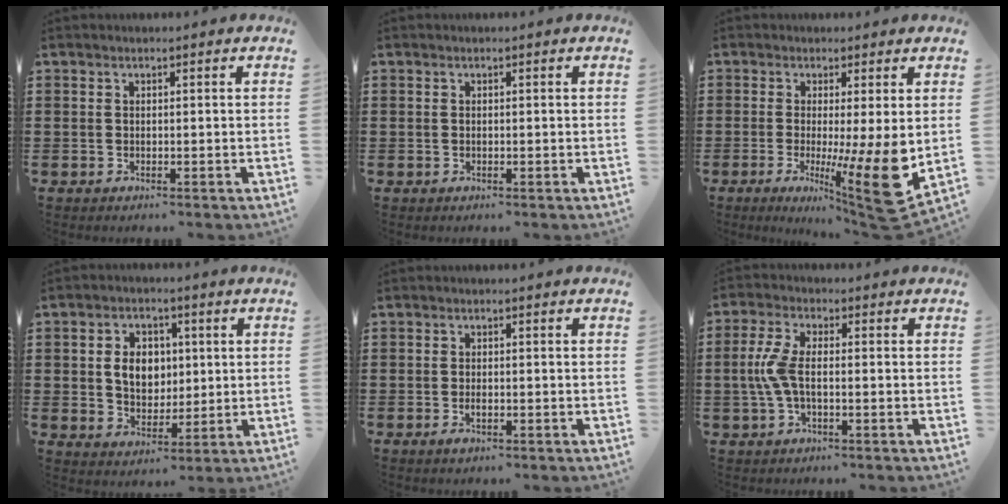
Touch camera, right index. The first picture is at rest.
{"total": 0.0}
{"total": 10.9, "force": [-0.4, 1.1, 10.8], "torque": [-0.161, -0.040, -0.002]}
{"total": 6.1, "force": [0.7, 4.8, 3.7], "torque": [-0.072, 0.010, 0.007]}
{"total": 1.5, "force": [-0.5, 0.5, 1.3], "torque": [-0.025, -0.003, -0.008]}
{"total": 5.7, "force": [-0.7, 2.3, 5.2], "torque": [-0.128, -0.004, -0.023]}